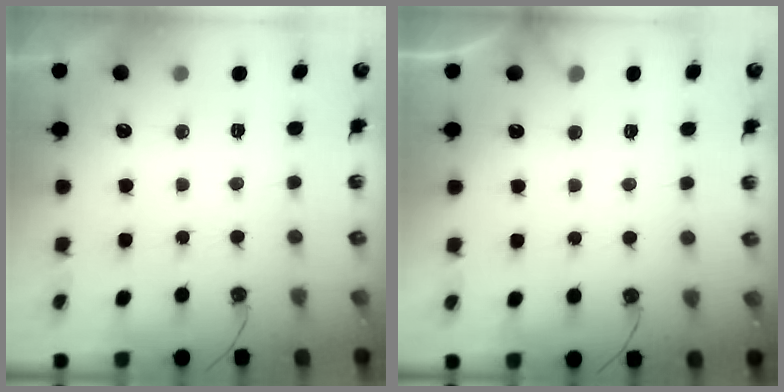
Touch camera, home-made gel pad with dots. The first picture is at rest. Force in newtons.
{"total": 3.6, "press": 3.5, "slide": 0.4}